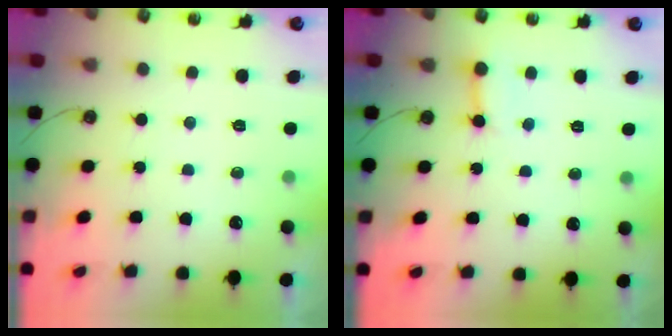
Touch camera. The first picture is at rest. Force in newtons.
{"total": 2.8, "press": 2.8, "slide": 0.2}